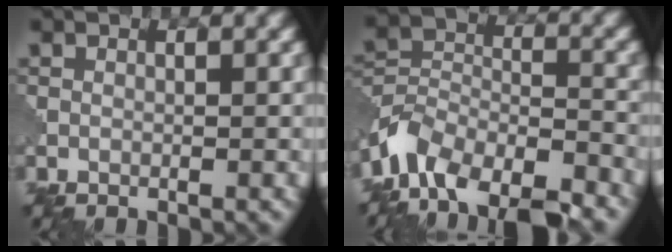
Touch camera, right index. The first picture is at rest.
{"total": 10.2, "force": [-7.6, 5.0, 4.5], "torque": [-0.081, 0.003, -0.136]}